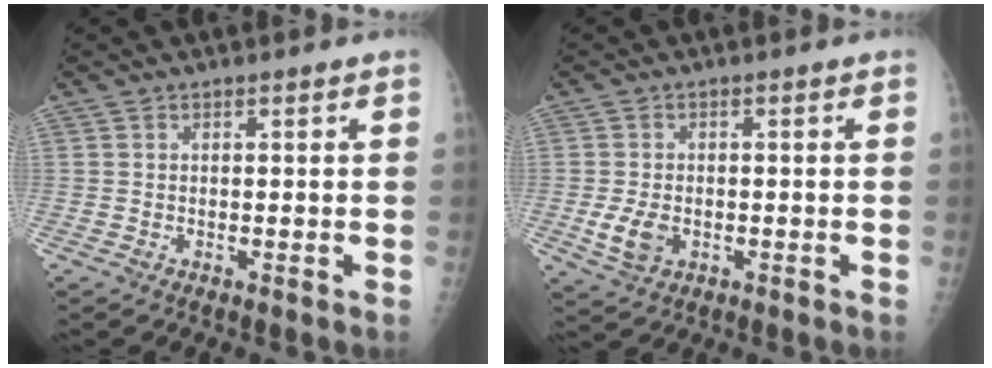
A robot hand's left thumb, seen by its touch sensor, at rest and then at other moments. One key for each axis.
{"total": 4.8, "fx": -1.2, "fy": 3.2, "fz": 3.3, "tx": -0.063, "ty": -0.003, "tz": -0.017}